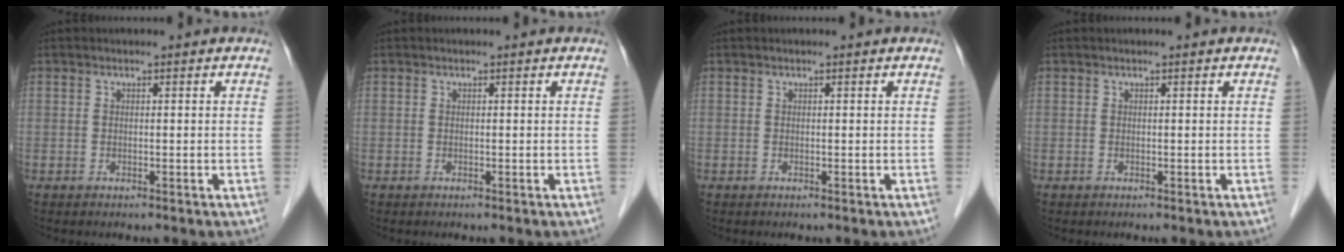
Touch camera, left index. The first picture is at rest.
{"total": 0.0}
{"total": 0.0}
{"total": 0.0}